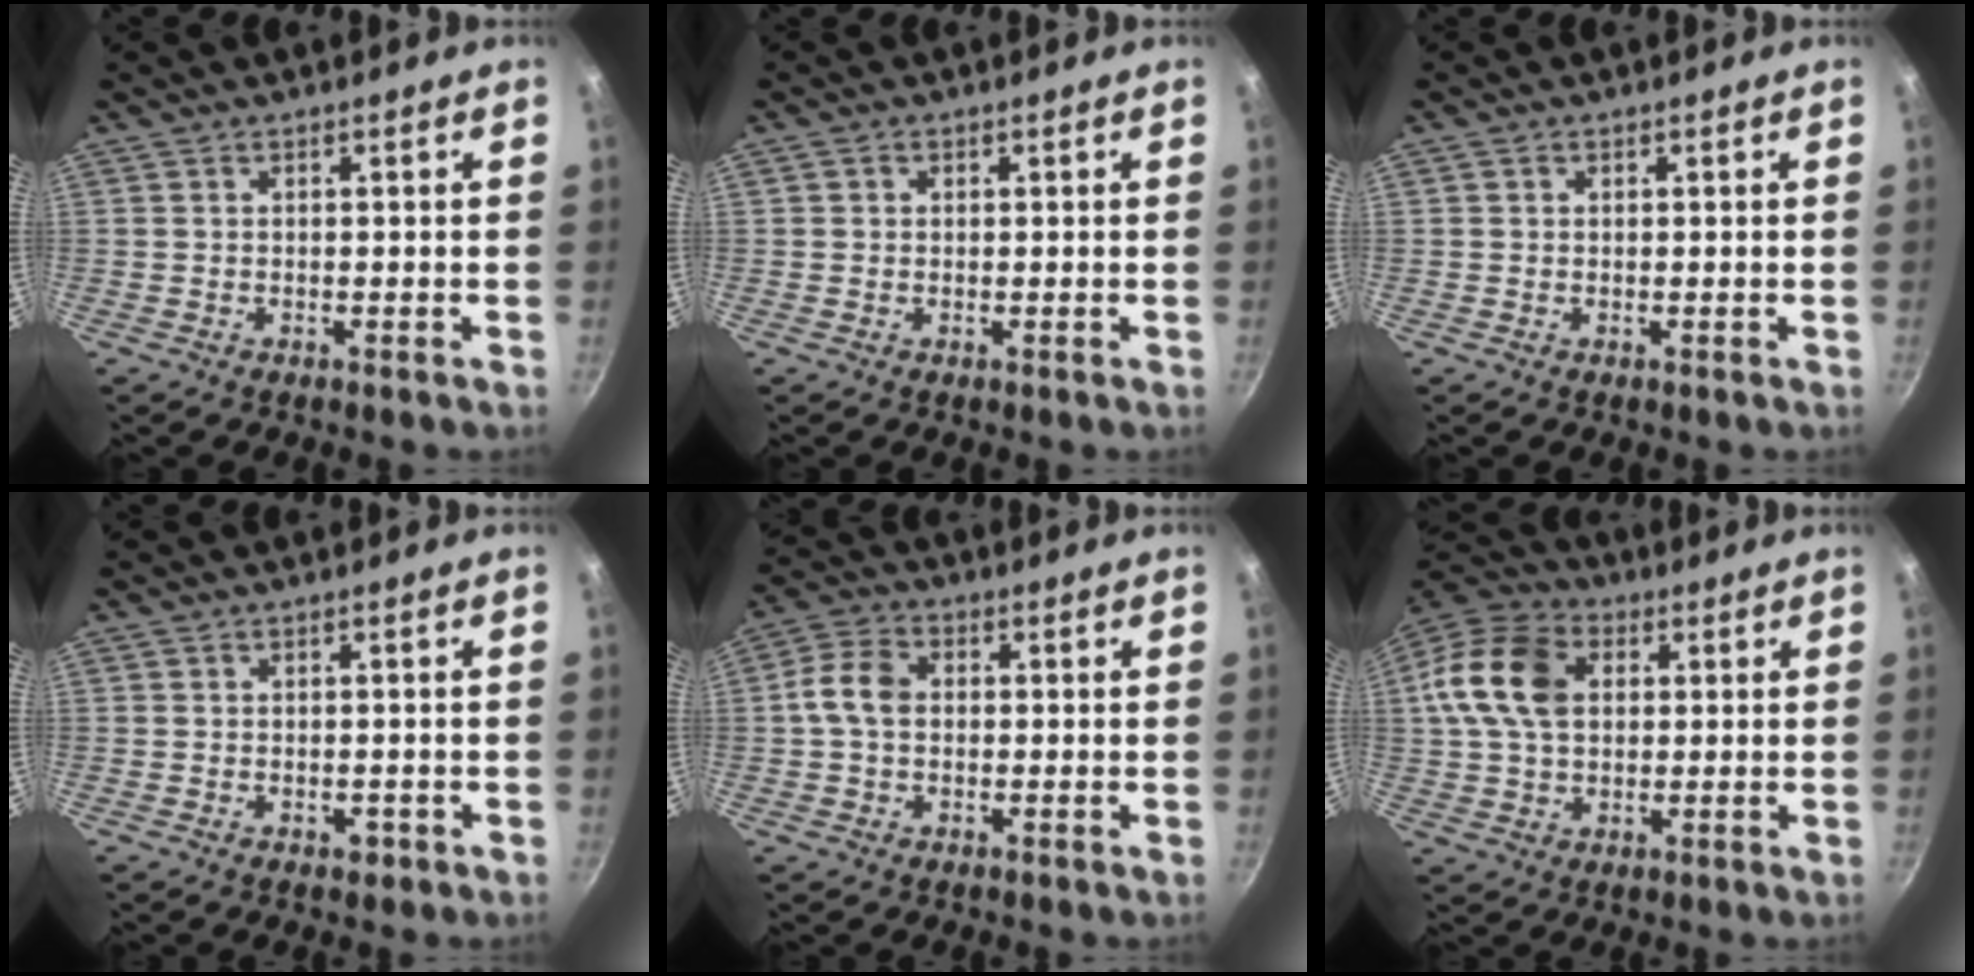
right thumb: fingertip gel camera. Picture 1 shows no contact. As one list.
[{"total": 1.0, "force": [0.2, 0.9, 0.3], "torque": [-0.001, 0.001, 0.001]}, {"total": 0.5, "force": [0.2, 0.5, 0.1], "torque": [0.002, 0.002, 0.001]}, {"total": 1.5, "force": [-0.7, 1.0, 1.0], "torque": [-0.008, 0.006, -0.006]}, {"total": 6.9, "force": [0.3, 5.0, 4.7], "torque": [-0.084, 0.019, -0.007]}, {"total": 15.7, "force": [3.0, 11.1, 10.6], "torque": [-0.190, 0.020, 0.039]}]